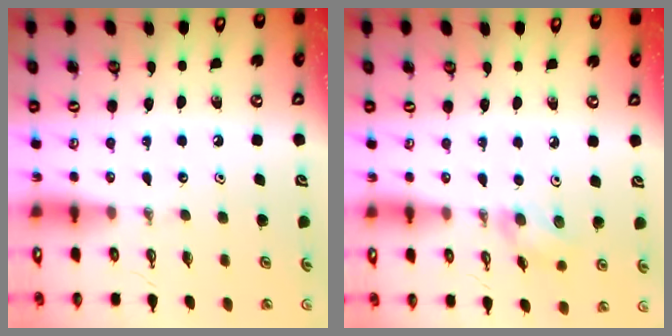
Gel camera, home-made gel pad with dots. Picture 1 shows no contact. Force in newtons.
{"total": 6.0, "press": 5.6, "slide": 2.4}